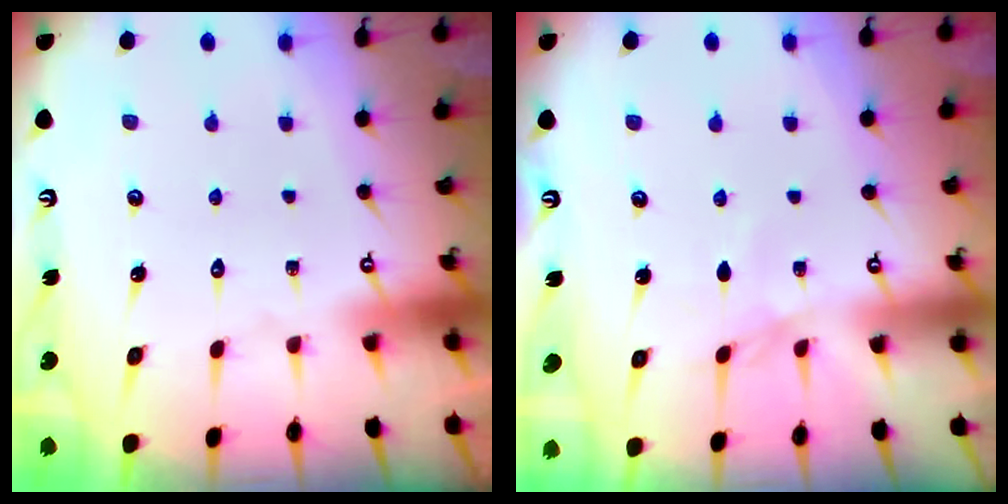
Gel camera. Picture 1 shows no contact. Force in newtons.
{"total": 2.0, "press": 1.9, "slide": 0.4}